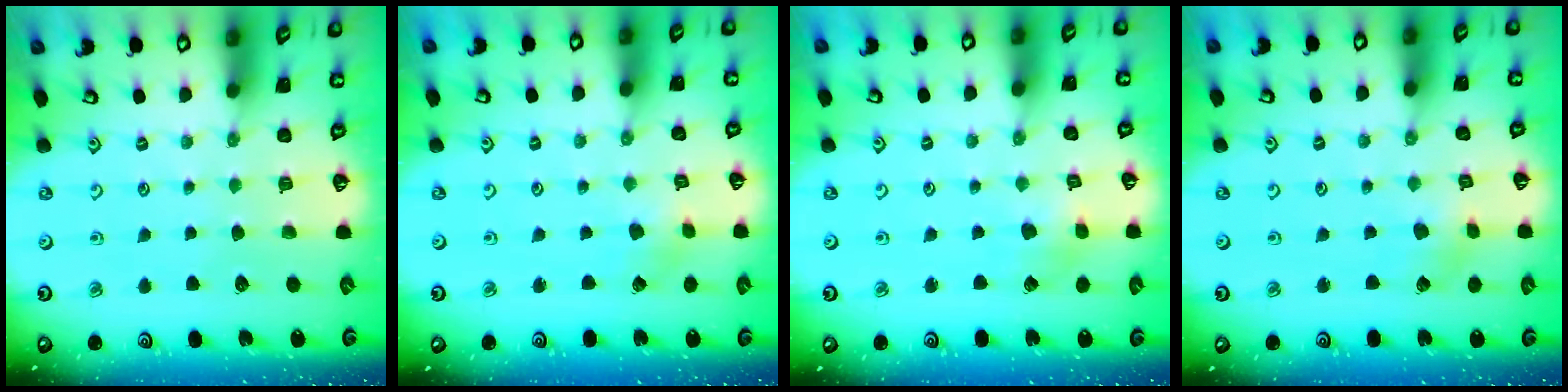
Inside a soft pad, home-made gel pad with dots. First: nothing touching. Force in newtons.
{"total": 1.8, "press": 1.8, "slide": 0.2}
{"total": 3.6, "press": 3.6, "slide": 0.6}
{"total": 1.9, "press": 1.9, "slide": 0.3}